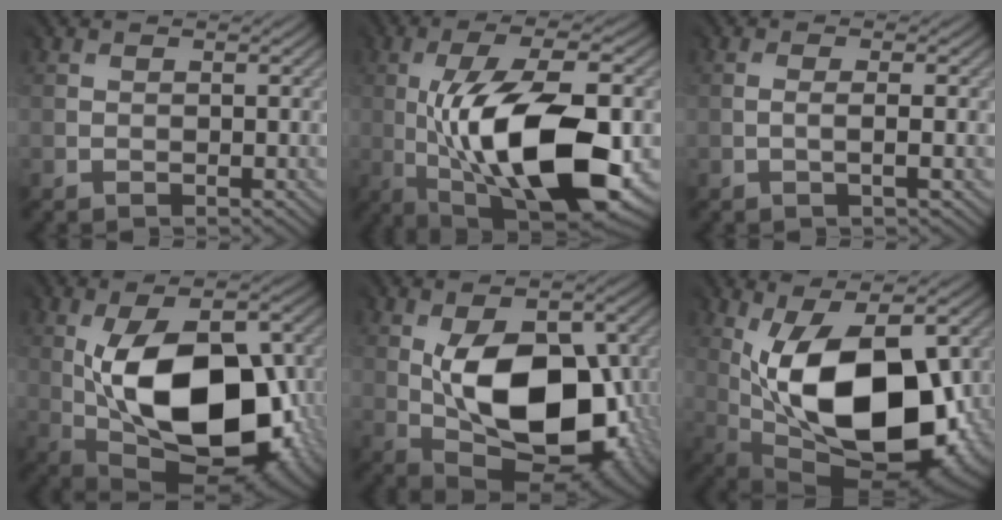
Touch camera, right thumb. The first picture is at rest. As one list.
[{"total": 13.7, "force": [-2.9, 5.0, 12.4], "torque": [-0.211, 0.012, -0.052]}, {"total": 1.1, "force": [-0.6, -0.7, 0.5], "torque": [-0.014, 0.001, -0.014]}, {"total": 14.7, "force": [-1.2, 7.8, 12.4], "torque": [-0.196, 0.002, -0.017]}, {"total": 13.0, "force": [-0.7, 7.2, 10.9], "torque": [-0.160, -0.006, -0.007]}, {"total": 16.1, "force": [0.0, 8.4, 13.8], "torque": [-0.228, -0.008, -0.005]}]